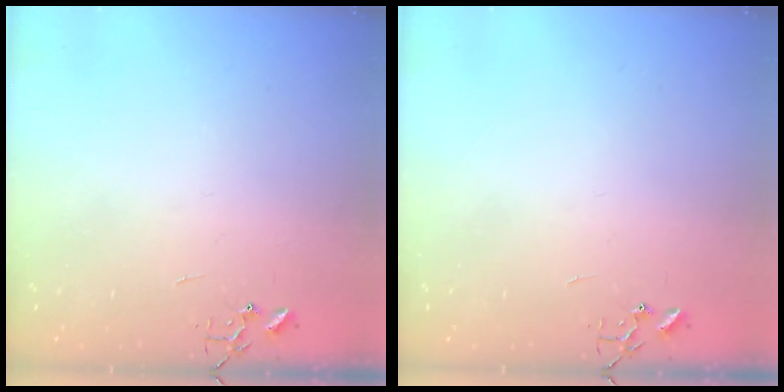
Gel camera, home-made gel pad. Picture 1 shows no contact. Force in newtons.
{"total": 0.0}